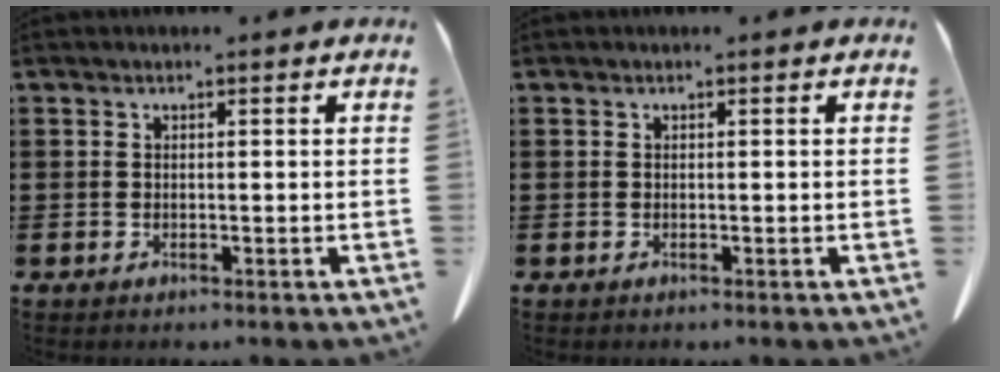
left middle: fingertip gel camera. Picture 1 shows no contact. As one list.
[{"total": 0.0}]